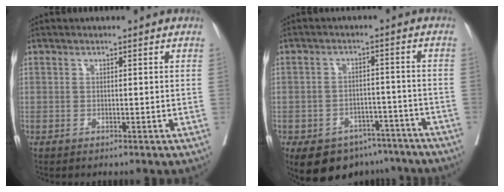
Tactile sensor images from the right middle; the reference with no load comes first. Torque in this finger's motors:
{"motor_torque": [1.09, -1.05, 0.16, 0.05]}